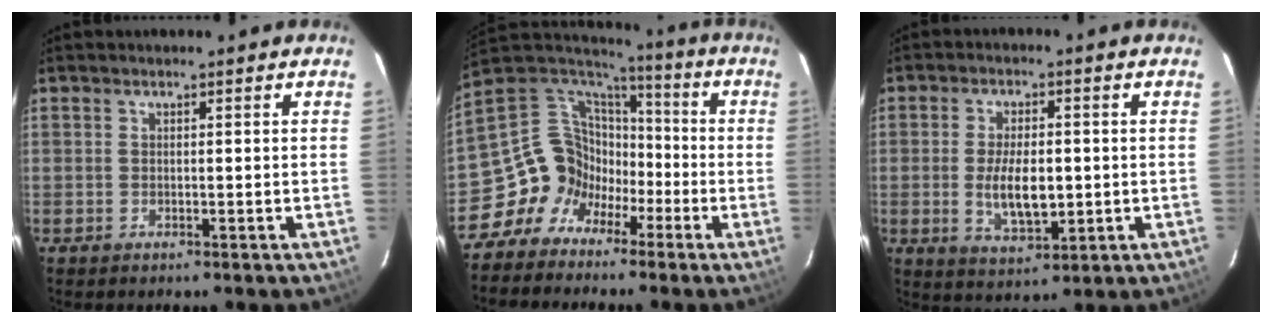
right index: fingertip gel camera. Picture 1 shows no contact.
{"total": 13.0, "force": [-6.8, 10.5, 3.5], "torque": [-0.081, 0.046, -0.132]}
{"total": 8.6, "force": [-0.8, 4.0, 7.6], "torque": [-0.144, -0.009, -0.008]}